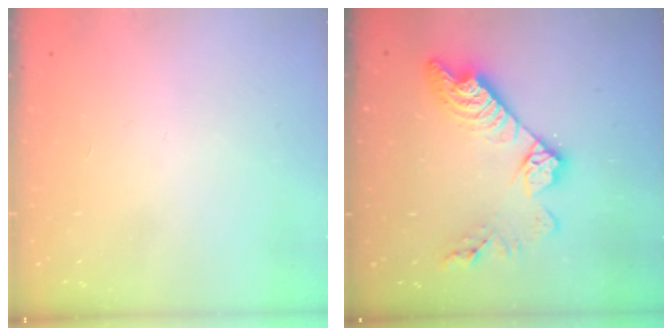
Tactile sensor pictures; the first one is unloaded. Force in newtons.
{"total": 14.8, "press": 14.8, "slide": 1.0}